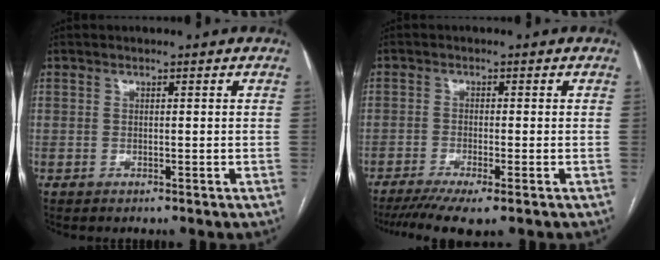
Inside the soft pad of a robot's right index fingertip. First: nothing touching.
{"total": 7.2, "force": [-5.1, 0.8, 5.1], "torque": [-0.083, -0.015, -0.083]}